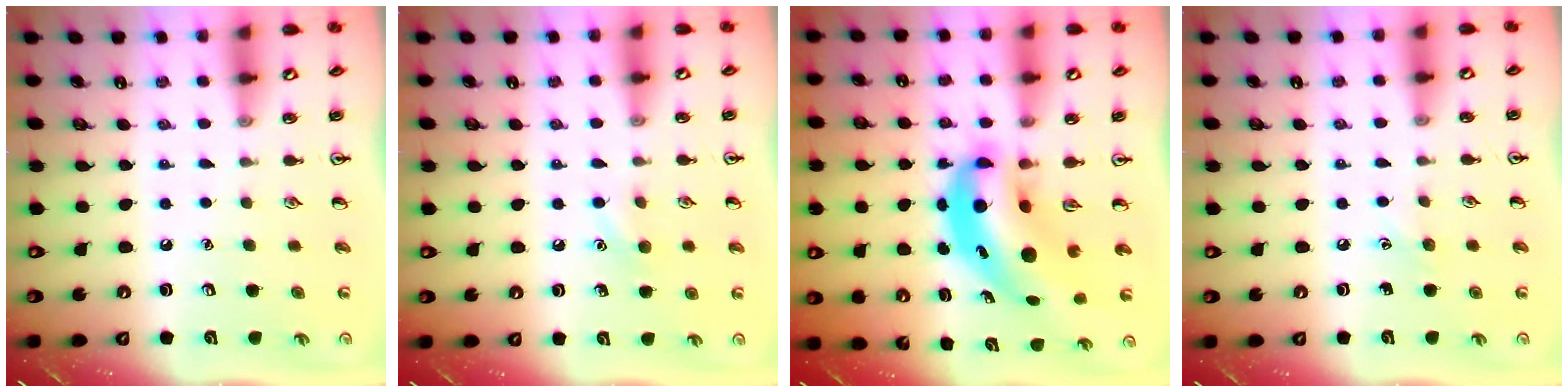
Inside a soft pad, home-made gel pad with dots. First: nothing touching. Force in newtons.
{"total": 5.7, "press": 5.5, "slide": 1.5}
{"total": 10.1, "press": 9.6, "slide": 3.2}
{"total": 4.5, "press": 4.2, "slide": 1.6}